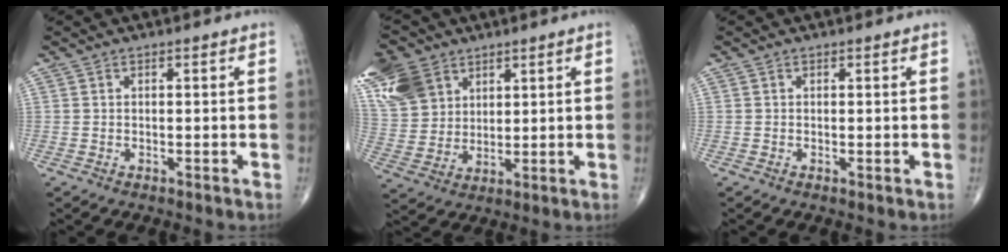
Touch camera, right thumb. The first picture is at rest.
{"total": 14.0, "force": [7.4, 10.1, 6.3], "torque": [-0.128, -0.008, 0.152]}
{"total": 0.0}